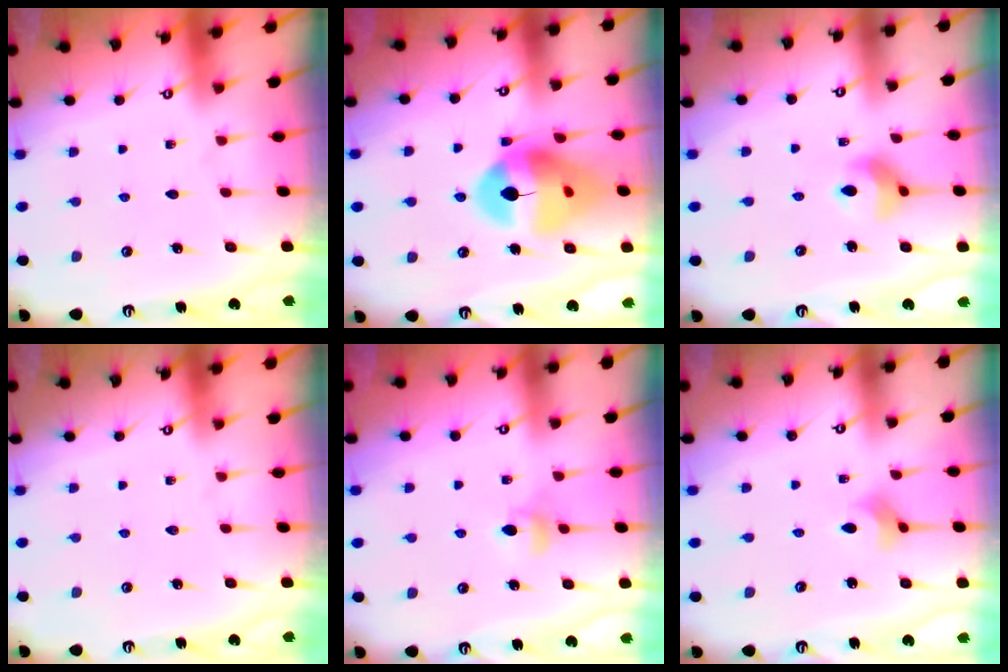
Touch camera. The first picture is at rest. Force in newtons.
{"total": 16.3, "press": 16.1, "slide": 2.2}
{"total": 8.0, "press": 7.9, "slide": 1.1}
{"total": 0.0}
{"total": 5.4, "press": 5.3, "slide": 1.0}
{"total": 2.8, "press": 2.8, "slide": 0.7}